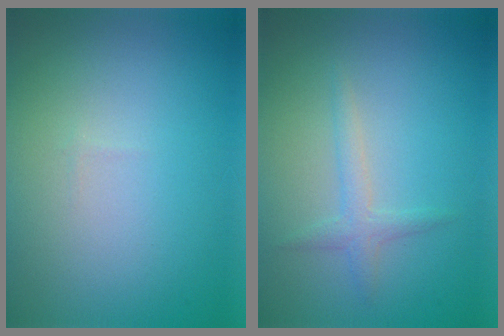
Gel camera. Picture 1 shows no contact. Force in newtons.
{"total": 1.6, "press": 1.6, "slide": 0.0}